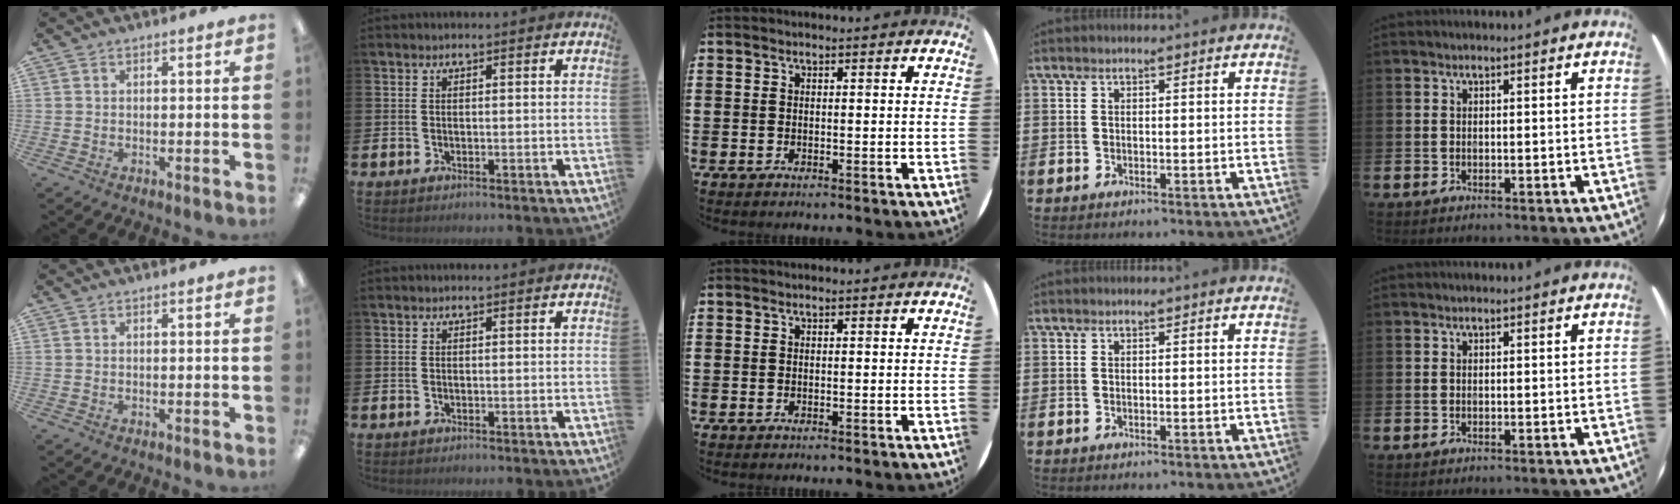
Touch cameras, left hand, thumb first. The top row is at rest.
{}